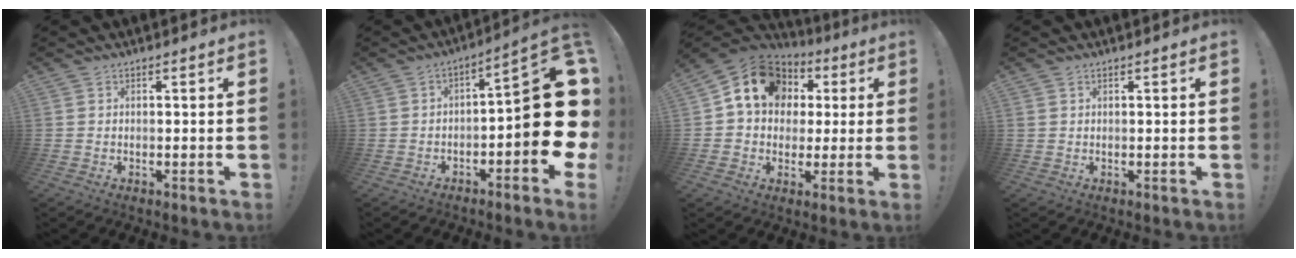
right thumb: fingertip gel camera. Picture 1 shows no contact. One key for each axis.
{"total": 16.8, "fx": -2.3, "fy": 4.6, "fz": 16.0, "tx": -0.197, "ty": 0.008, "tz": -0.036}
{"total": 15.4, "fx": 5.1, "fy": 12.2, "fz": 8.0, "tx": -0.114, "ty": -0.014, "tz": 0.100}
{"total": 0.8, "fx": 0.5, "fy": 0.6, "fz": 0.3, "tx": -0.006, "ty": 0.002, "tz": 0.010}